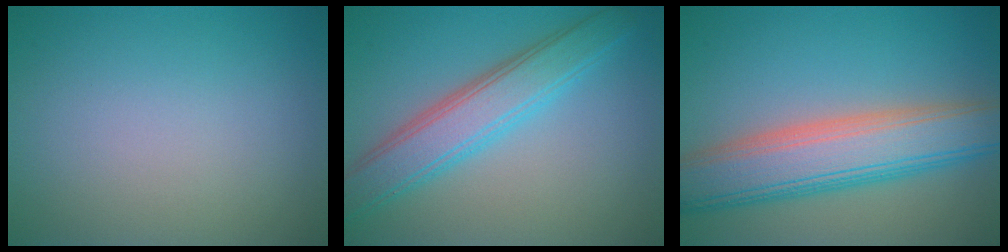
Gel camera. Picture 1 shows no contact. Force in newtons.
{"total": 5.4, "press": 5.4, "slide": 0.2}
{"total": 8.4, "press": 8.4, "slide": 0.1}